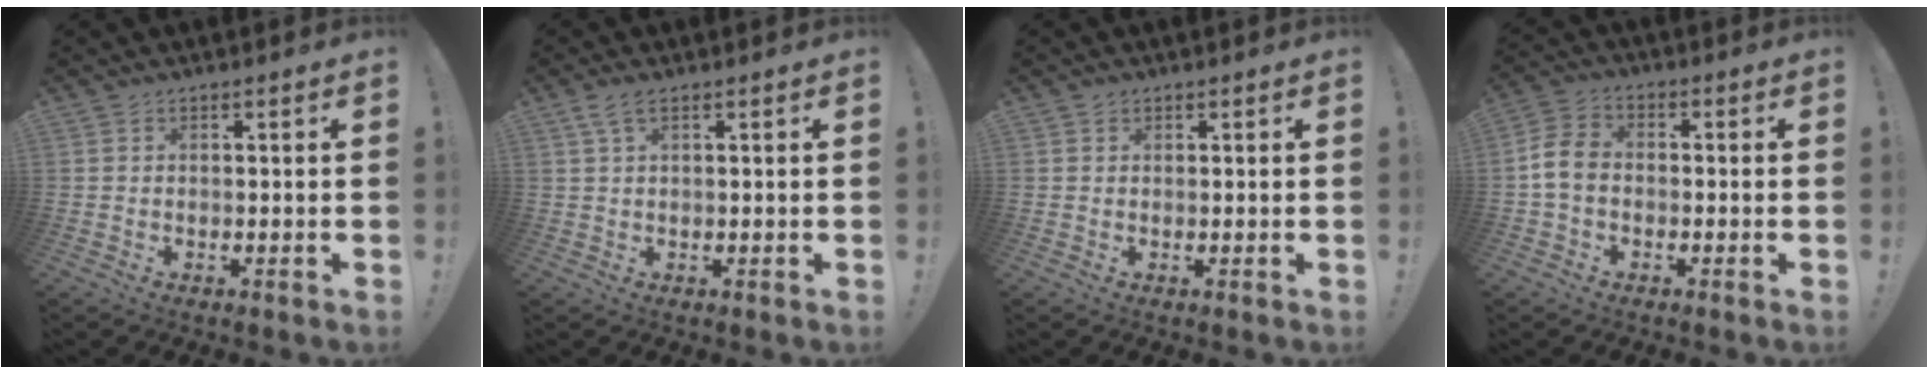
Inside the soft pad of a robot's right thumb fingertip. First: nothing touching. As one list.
[{"total": 3.5, "force": [1.8, 1.0, 2.8], "torque": [-0.066, 0.004, 0.035]}, {"total": 0.8, "force": [0.6, 0.6, 0.2], "torque": [-0.003, 0.001, 0.011]}, {"total": 7.2, "force": [-1.3, 5.4, 4.6], "torque": [-0.090, 0.016, -0.020]}]